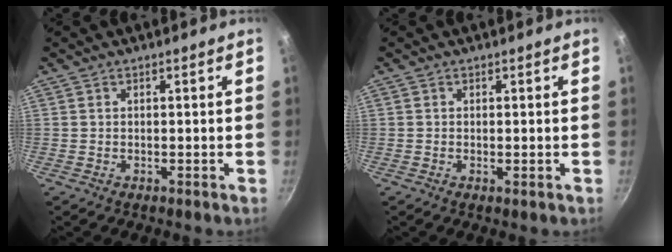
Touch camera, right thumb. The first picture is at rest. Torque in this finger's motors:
{"motor_torque": [-0.56, 0.04, -0.29, -0.01, -0.02]}